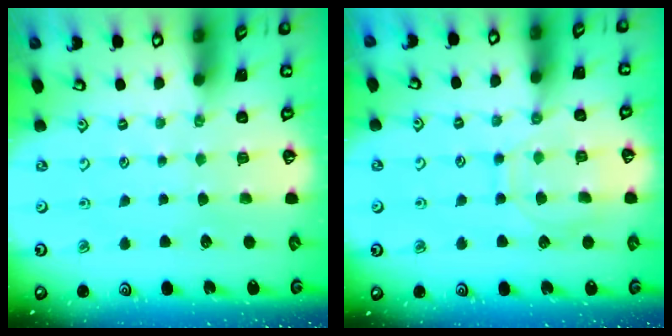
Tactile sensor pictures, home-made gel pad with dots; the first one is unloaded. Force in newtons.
{"total": 9.1, "press": 9.1, "slide": 1.0}